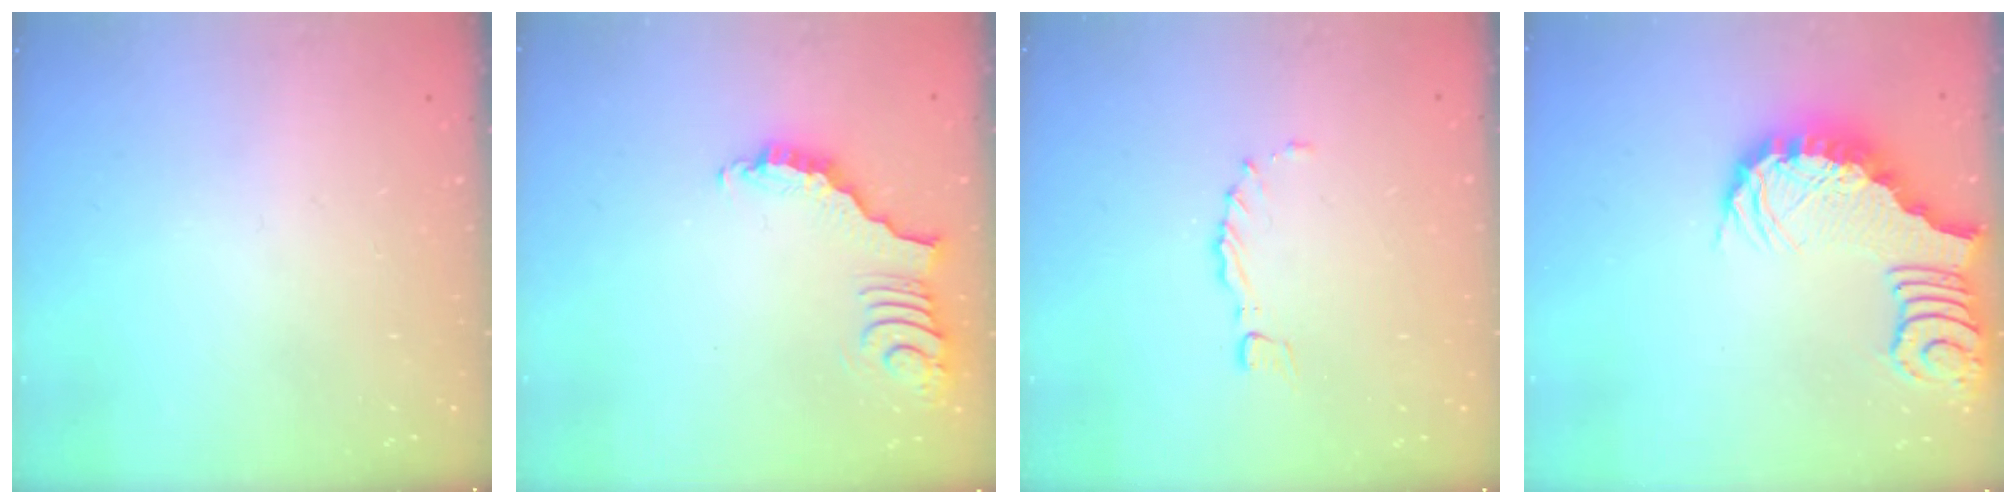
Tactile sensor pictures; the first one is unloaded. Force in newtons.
{"total": 3.7, "press": 3.7, "slide": 0.7}
{"total": 0.8, "press": 0.7, "slide": 0.3}
{"total": 3.2, "press": 3.1, "slide": 0.7}